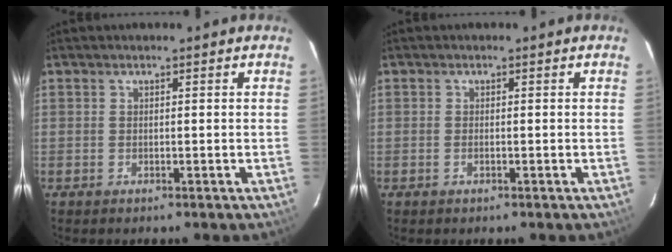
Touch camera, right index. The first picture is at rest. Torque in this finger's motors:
{"motor_torque": [-0.22, 0.10, -0.05, 0.00]}